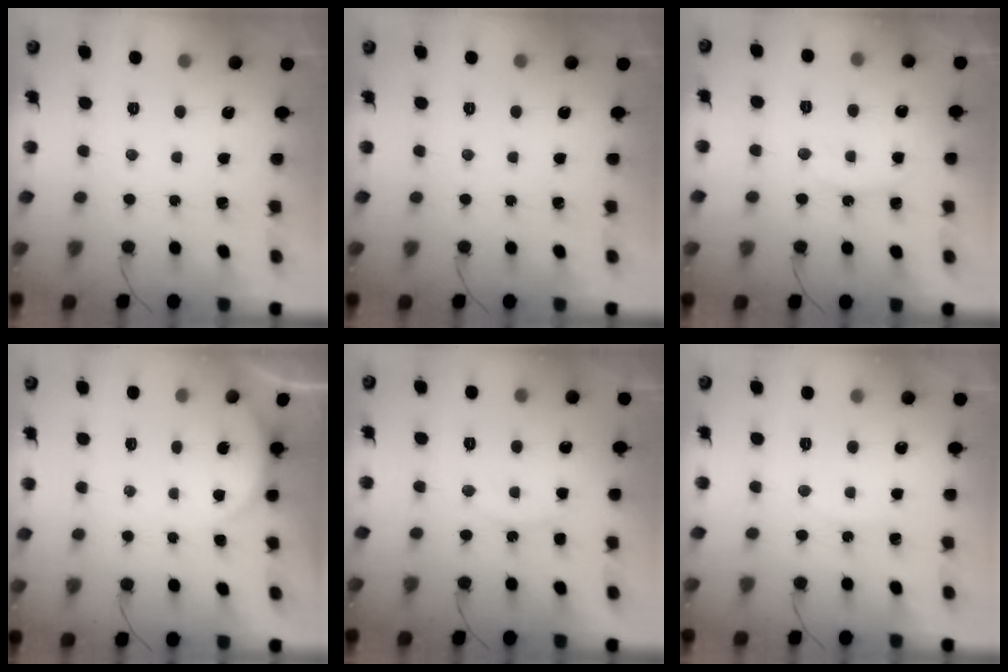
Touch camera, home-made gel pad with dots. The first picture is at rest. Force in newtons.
{"total": 0.0}
{"total": 7.8, "press": 7.8, "slide": 0.5}
{"total": 2.3, "press": 2.3, "slide": 0.5}
{"total": 7.2, "press": 7.2, "slide": 0.4}
{"total": 5.0, "press": 5.0, "slide": 0.6}